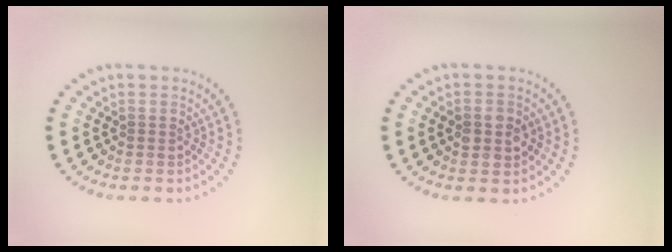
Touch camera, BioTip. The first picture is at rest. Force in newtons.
{"total": 2.3, "press": 2.3, "slide": 0.2}